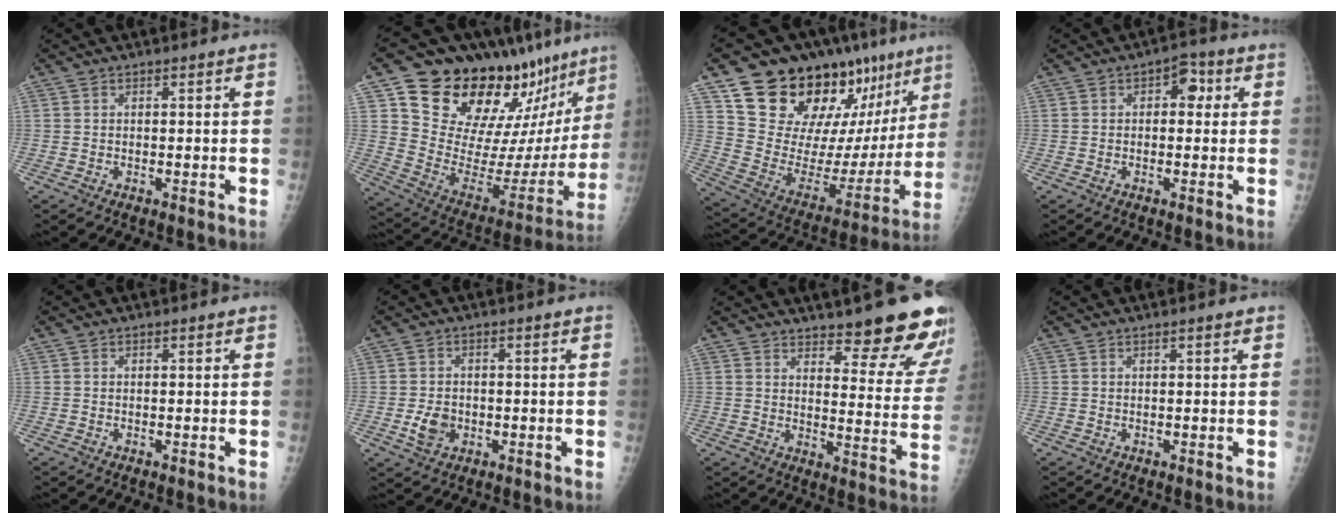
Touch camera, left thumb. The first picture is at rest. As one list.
[{"total": 29.5, "force": [20.8, 12.3, 16.9], "torque": [-0.222, -0.093, 0.312]}, {"total": 28.3, "force": [17.3, 12.7, 18.4], "torque": [-0.240, -0.052, 0.289]}, {"total": 4.3, "force": [1.0, 2.8, 3.1], "torque": [-0.015, 0.006, 0.005]}, {"total": 0.0}, {"total": 4.4, "force": [-0.9, 3.4, 2.6], "torque": [-0.040, 0.000, -0.014]}, {"total": 16.5, "force": [13.3, 4.1, 8.9], "torque": [-0.070, -0.100, 0.164]}, {"total": 0.6, "force": [0.5, 0.1, 0.4], "torque": [-0.006, -0.001, 0.007]}]